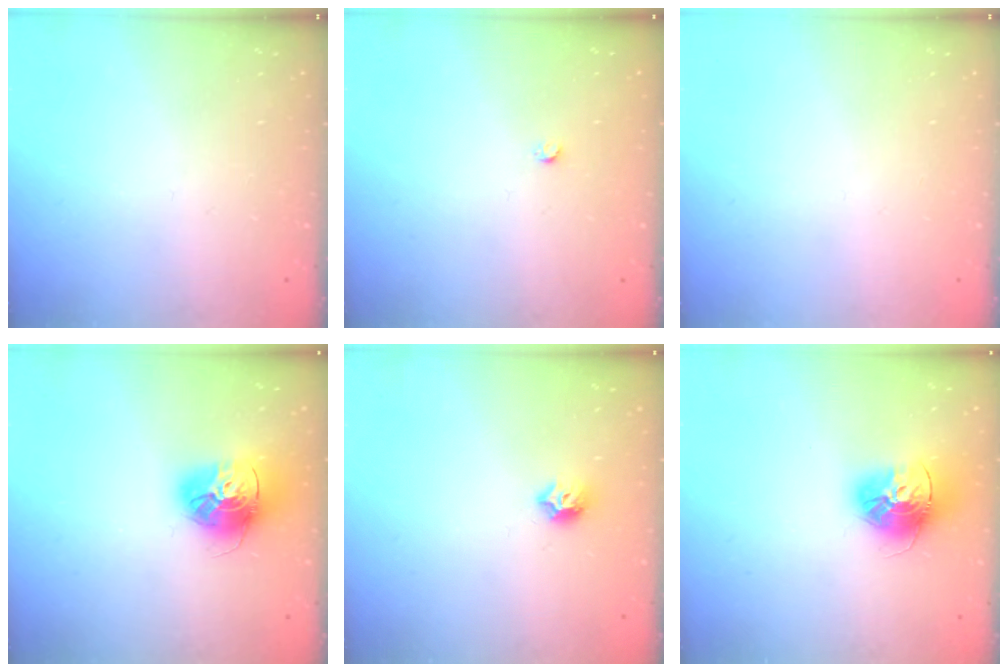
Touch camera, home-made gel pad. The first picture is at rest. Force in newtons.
{"total": 2.4, "press": 2.4, "slide": 0.3}
{"total": 0.0}
{"total": 15.9, "press": 15.8, "slide": 1.4}
{"total": 6.7, "press": 6.6, "slide": 1.1}
{"total": 15.1, "press": 15.0, "slide": 1.5}